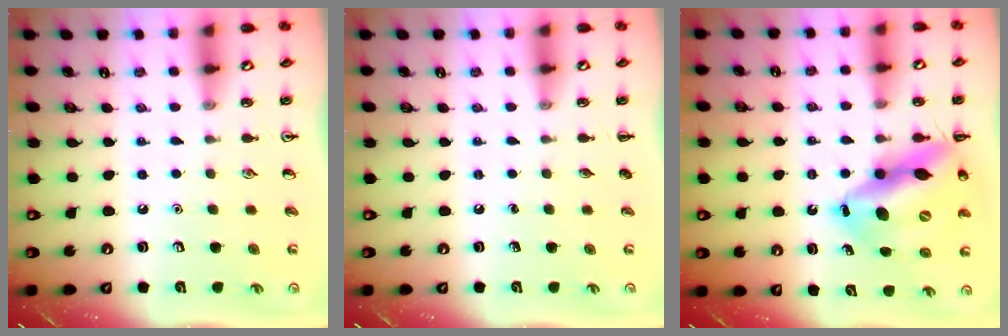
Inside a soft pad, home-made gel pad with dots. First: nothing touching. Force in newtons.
{"total": 0.0}
{"total": 17.5, "press": 16.7, "slide": 5.3}